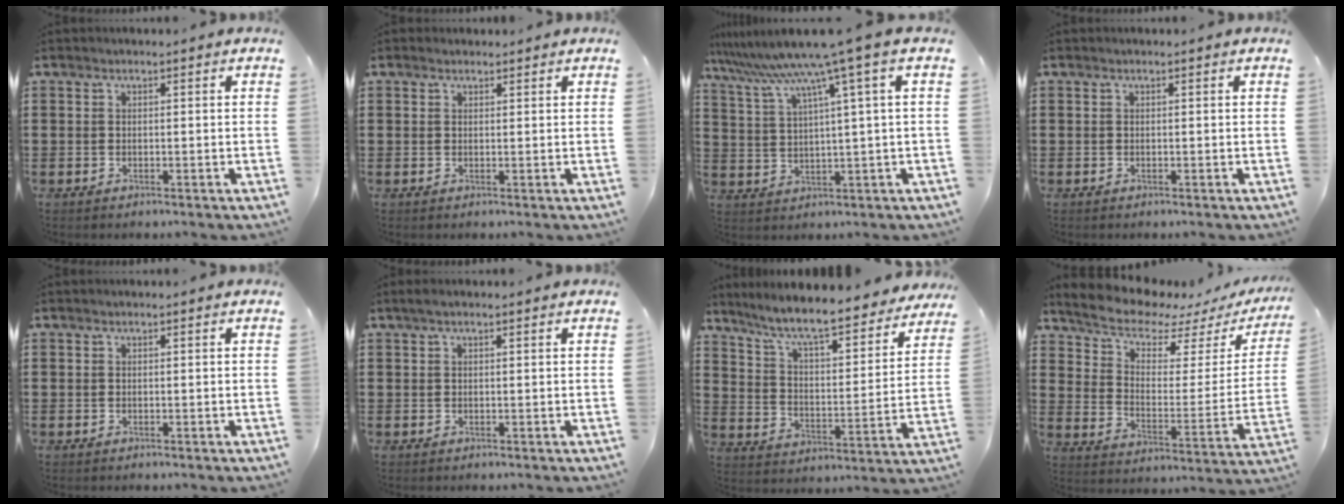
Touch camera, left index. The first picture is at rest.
{"total": 0.8, "force": [0.7, 0.4, 0.1], "torque": [-0.003, 0.003, 0.013]}
{"total": 9.0, "force": [5.8, -1.2, 6.7], "torque": [-0.157, -0.038, 0.090]}
{"total": 0.0}
{"total": 0.0}
{"total": 0.9, "force": [0.4, 0.2, 0.8], "torque": [-0.015, 0.001, 0.008]}
{"total": 8.6, "force": [7.5, 0.1, 4.1], "torque": [-0.110, -0.050, 0.123]}
{"total": 7.4, "force": [6.7, 2.0, 2.4], "torque": [-0.076, -0.049, 0.114]}